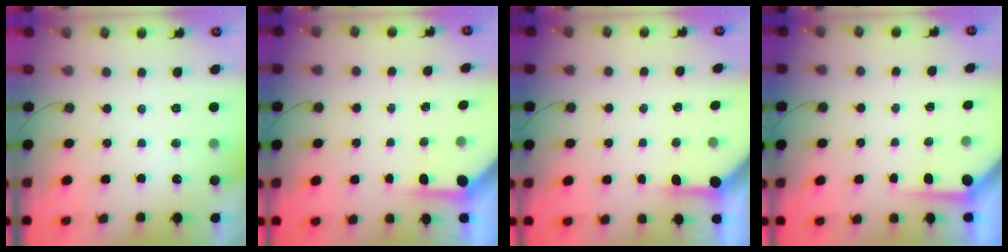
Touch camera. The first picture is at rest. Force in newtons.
{"total": 3.7, "press": 3.7, "slide": 0.4}
{"total": 3.6, "press": 3.6, "slide": 0.4}
{"total": 3.6, "press": 3.6, "slide": 0.3}